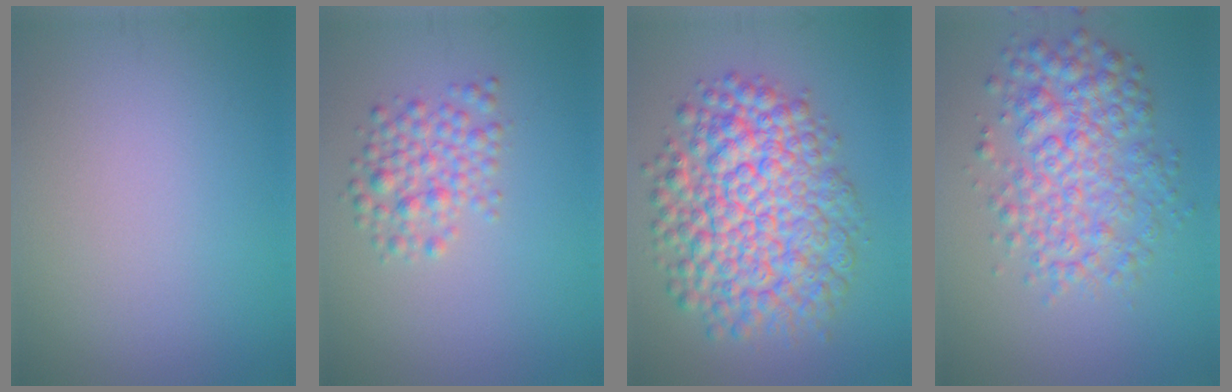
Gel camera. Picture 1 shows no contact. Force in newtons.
{"total": 3.1, "press": 3.1, "slide": 0.1}
{"total": 10.2, "press": 10.2, "slide": 0.3}
{"total": 5.9, "press": 5.9, "slide": 0.0}